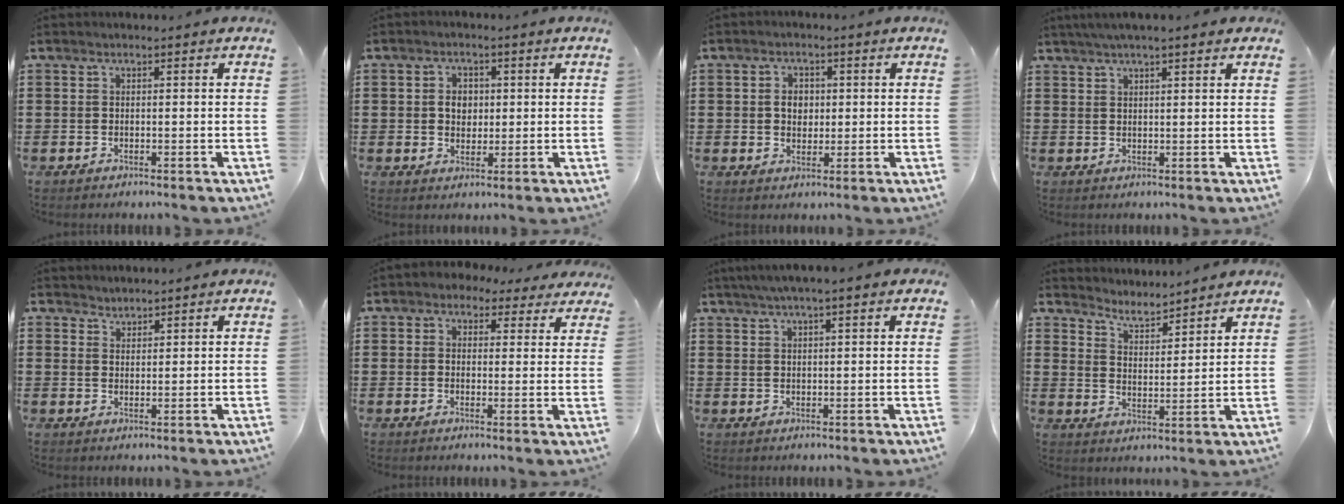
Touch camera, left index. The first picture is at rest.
{"total": 3.3, "force": [0.5, 2.6, 2.0], "torque": [-0.038, 0.009, 0.003]}
{"total": 3.2, "force": [0.4, 2.5, 1.9], "torque": [-0.038, 0.007, 0.002]}
{"total": 2.9, "force": [2.3, 0.1, 1.8], "torque": [-0.038, 0.006, 0.041]}
{"total": 1.9, "force": [1.8, 0.2, -0.4], "torque": [0.004, 0.000, 0.037]}
{"total": 2.9, "force": [2.3, 1.6, 0.7], "torque": [-0.017, -0.001, 0.041]}
{"total": 3.3, "force": [2.5, 0.0, 2.2], "torque": [-0.047, 0.005, 0.046]}
{"total": 4.0, "force": [3.9, 0.2, 0.5], "torque": [-0.028, -0.022, 0.066]}